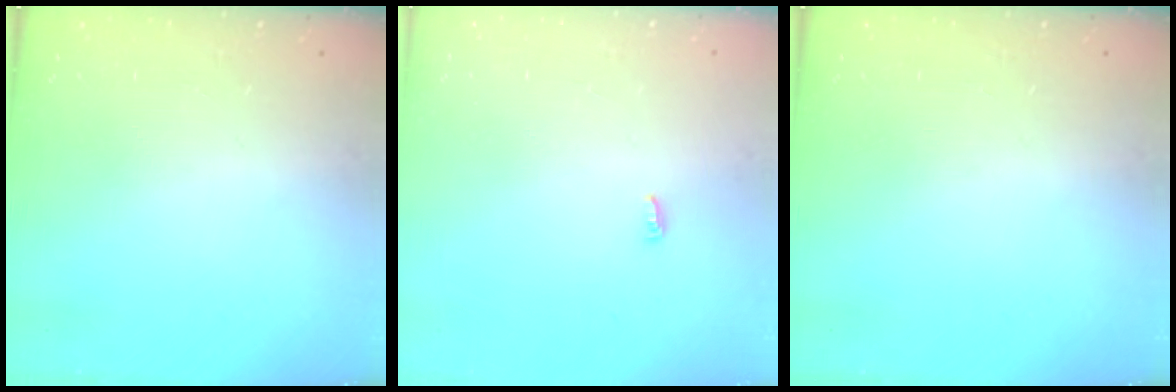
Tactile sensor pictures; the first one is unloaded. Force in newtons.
{"total": 3.6, "press": 3.6, "slide": 0.4}
{"total": 0.0}